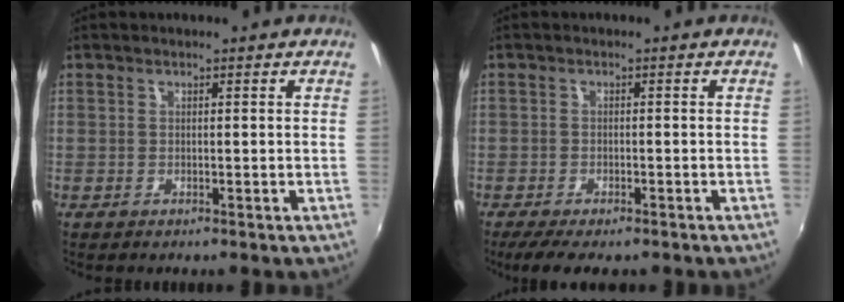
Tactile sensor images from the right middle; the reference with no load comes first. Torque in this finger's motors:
{"motor_torque": [0.92, -1.21, 0.11, 0.05]}